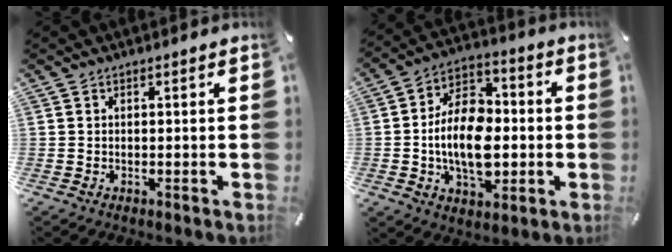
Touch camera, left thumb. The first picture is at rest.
{"total": 15.9, "force": [-2.2, 10.4, 11.9], "torque": [-0.229, 0.006, -0.042]}